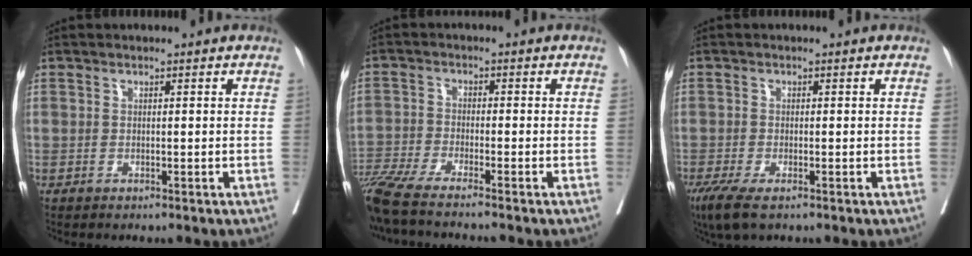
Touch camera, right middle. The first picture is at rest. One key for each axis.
{"total": 8.8, "fx": -6.9, "fy": -1.4, "fz": 5.3, "tx": -0.077, "ty": -0.036, "tz": -0.116}
{"total": 4.6, "fx": -3.0, "fy": 1.1, "fz": 3.3, "tx": -0.065, "ty": -0.014, "tz": -0.051}